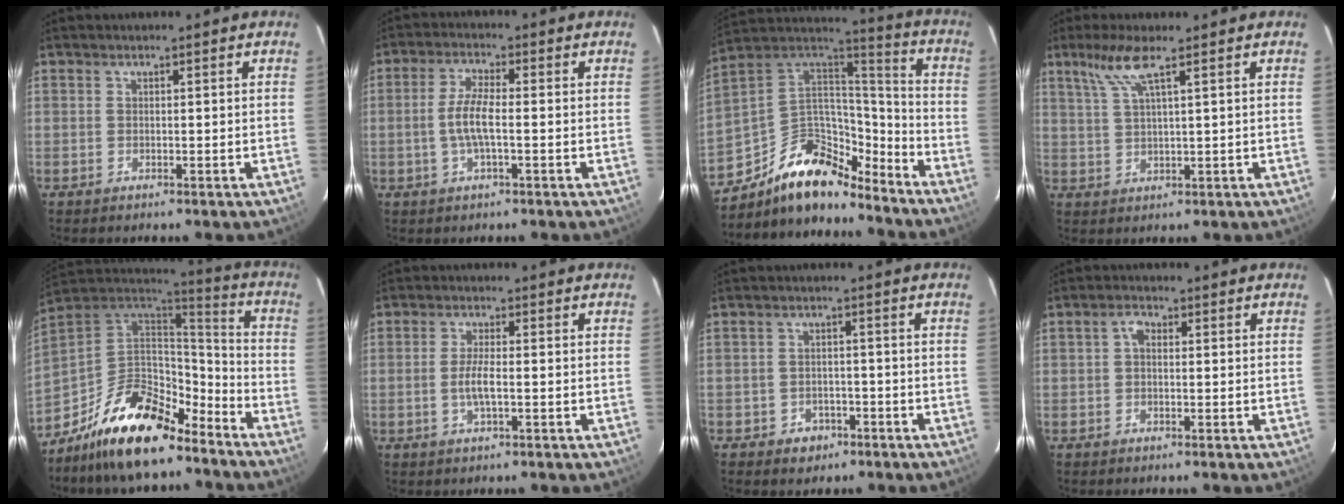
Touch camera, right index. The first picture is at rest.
{"total": 5.4, "force": [-1.0, 1.2, 5.1], "torque": [-0.103, 0.001, -0.019]}
{"total": 19.2, "force": [-13.5, 9.6, 9.7], "torque": [-0.200, 0.037, -0.227]}
{"total": 5.3, "force": [3.3, 0.0, 4.2], "torque": [-0.086, 0.004, 0.070]}
{"total": 20.0, "force": [-14.1, 8.0, 11.6], "torque": [-0.231, 0.004, -0.244]}
{"total": 3.6, "force": [-0.9, 0.6, 3.4], "torque": [-0.066, -0.004, -0.015]}
{"total": 4.2, "force": [-2.5, 3.3, 0.7], "torque": [-0.029, 0.013, -0.031]}
{"total": 1.9, "force": [0.1, 1.3, 1.3], "torque": [-0.027, 0.010, -0.001]}